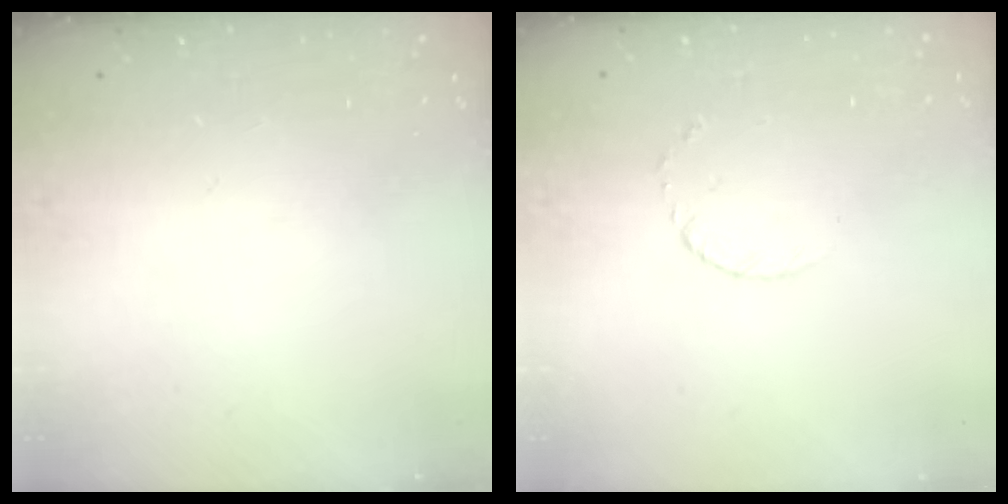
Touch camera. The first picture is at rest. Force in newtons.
{"total": 3.1, "press": 3.1, "slide": 0.3}